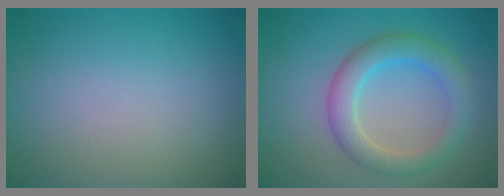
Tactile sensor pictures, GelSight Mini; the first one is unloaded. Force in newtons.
{"total": 4.2, "press": 4.2, "slide": 0.4}